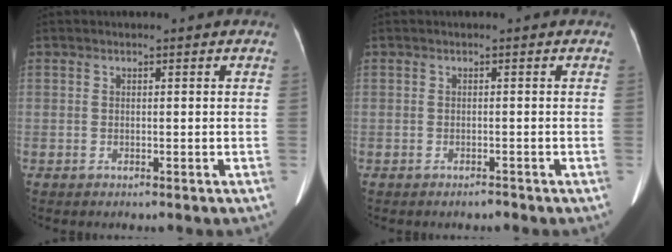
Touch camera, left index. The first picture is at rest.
{"total": 0.7, "force": [-0.6, 0.1, 0.2], "torque": [-0.005, -0.001, -0.010]}